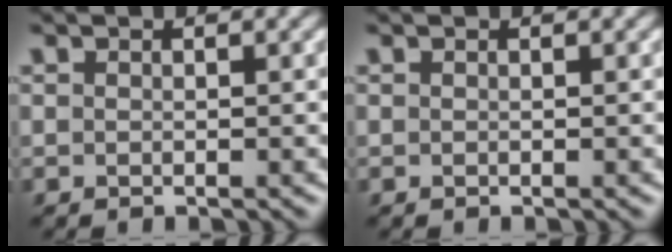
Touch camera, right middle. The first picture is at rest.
{"total": 0.0}